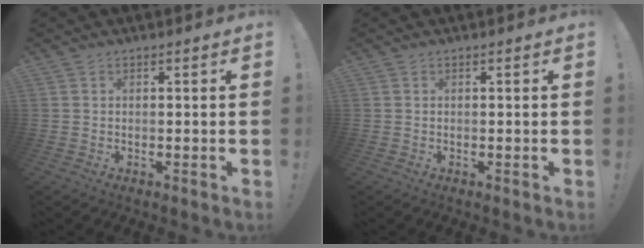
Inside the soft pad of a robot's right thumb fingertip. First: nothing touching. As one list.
[{"total": 0.0}]